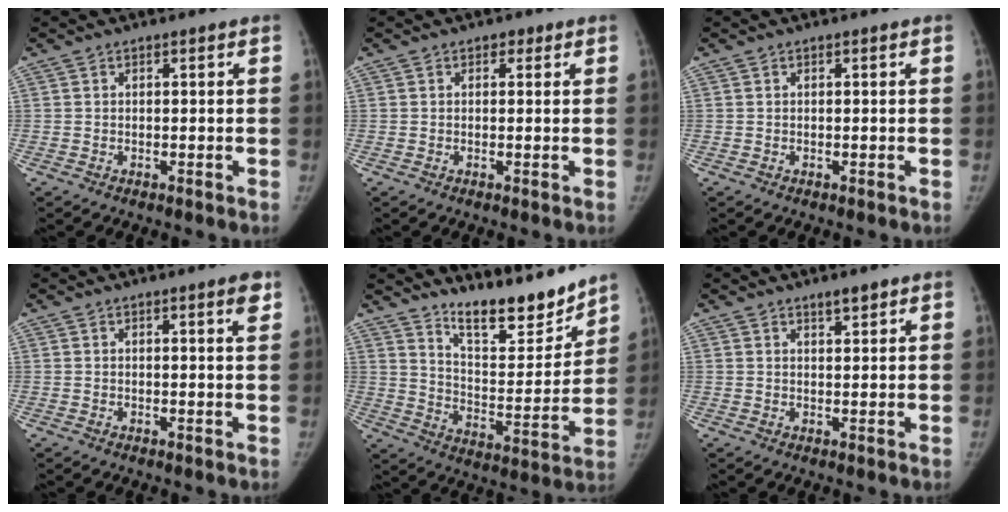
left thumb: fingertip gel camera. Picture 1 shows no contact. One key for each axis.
{"total": 1.2, "fx": 0.6, "fy": 0.9, "fz": 0.5, "tx": 0.005, "ty": -0.001, "tz": 0.005}
{"total": 0.0}
{"total": 2.3, "fx": 1.4, "fy": 0.2, "fz": 1.8, "tx": -0.024, "ty": -0.008, "tz": 0.017}
{"total": 14.9, "fx": 13.1, "fy": 3.6, "fz": 6.1, "tx": -0.057, "ty": -0.102, "tz": 0.221}
{"total": 2.4, "fx": 1.8, "fy": 0.6, "fz": 1.4, "tx": -0.017, "ty": -0.013, "tz": 0.031}